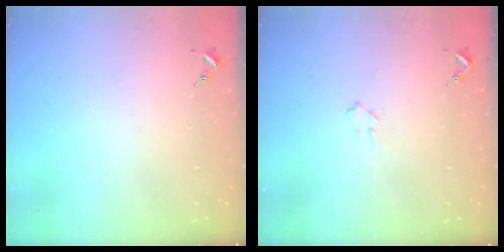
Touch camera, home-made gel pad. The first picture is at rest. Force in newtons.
{"total": 4.2, "press": 4.1, "slide": 0.6}